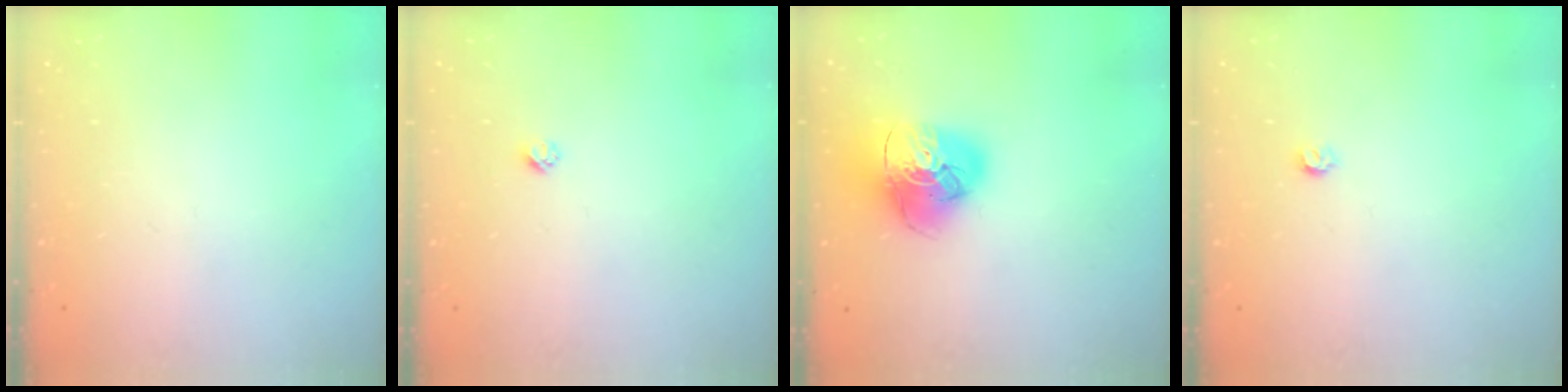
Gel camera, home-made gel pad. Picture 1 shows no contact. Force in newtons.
{"total": 2.3, "press": 2.3, "slide": 0.2}
{"total": 15.5, "press": 15.4, "slide": 1.8}
{"total": 3.2, "press": 3.2, "slide": 0.5}